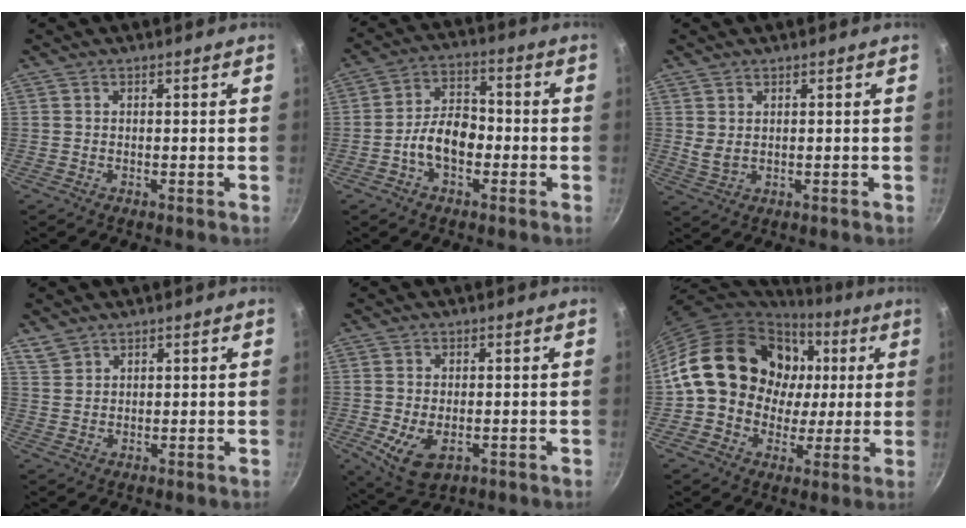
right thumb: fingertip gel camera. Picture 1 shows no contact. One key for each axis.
{"total": 8.7, "fx": -2.5, "fy": 5.4, "fz": 6.3, "tx": -0.083, "ty": 0.037, "tz": -0.051}
{"total": 2.4, "fx": 0.8, "fy": 1.3, "fz": 1.8, "tx": -0.035, "ty": -0.008, "tz": 0.020}
{"total": 2.8, "fx": 2.4, "fy": 1.4, "fz": 0.6, "tx": -0.007, "ty": -0.001, "tz": 0.052}
{"total": 7.6, "fx": -1.9, "fy": 4.5, "fz": 5.8, "tx": -0.105, "ty": -0.017, "tz": -0.023}
{"total": 20.6, "fx": 3.2, "fy": 17.2, "fz": 10.8, "tx": -0.165, "ty": 0.027, "tz": 0.056}